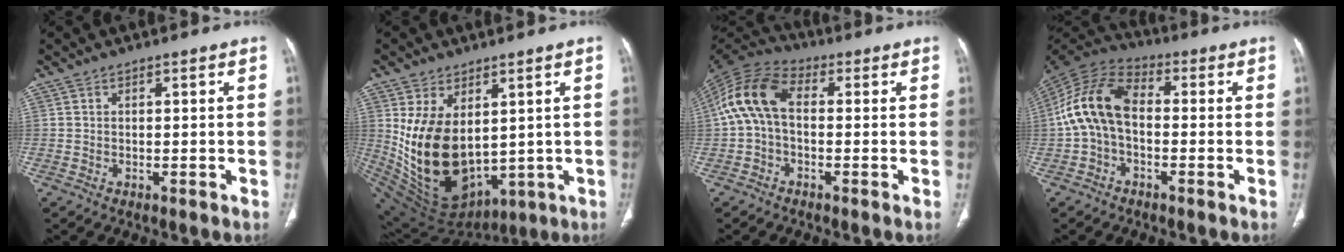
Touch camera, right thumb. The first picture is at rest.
{"total": 18.6, "force": [2.1, 11.9, 14.1], "torque": [-0.242, -0.030, 0.083]}
{"total": 11.7, "force": [0.4, 7.3, 9.1], "torque": [-0.180, 0.033, -0.005]}
{"total": 12.6, "force": [-0.6, 8.0, 9.7], "torque": [-0.189, 0.037, -0.023]}